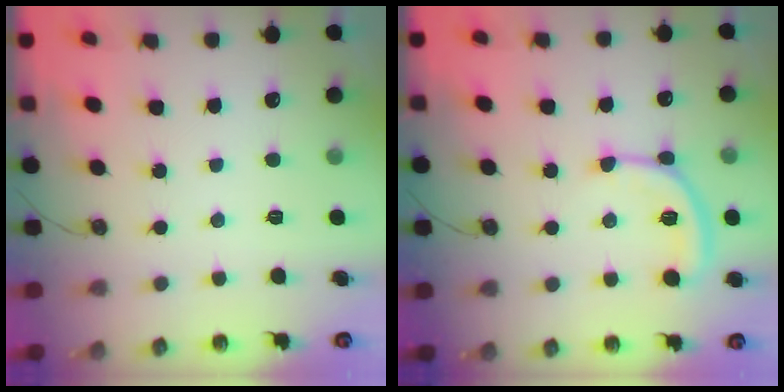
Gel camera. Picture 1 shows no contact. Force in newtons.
{"total": 10.7, "press": 10.7, "slide": 0.7}